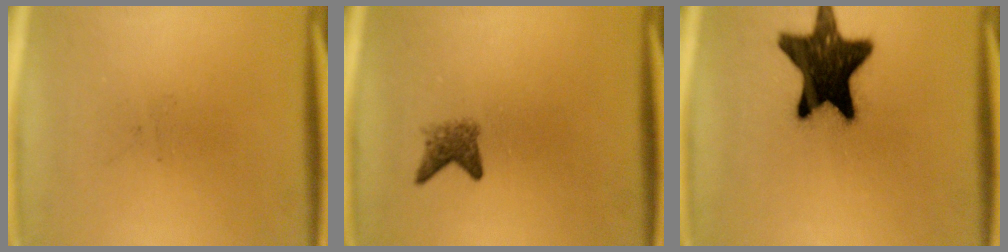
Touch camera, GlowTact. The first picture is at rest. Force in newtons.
{"total": 2.3}
{"total": 17.6}